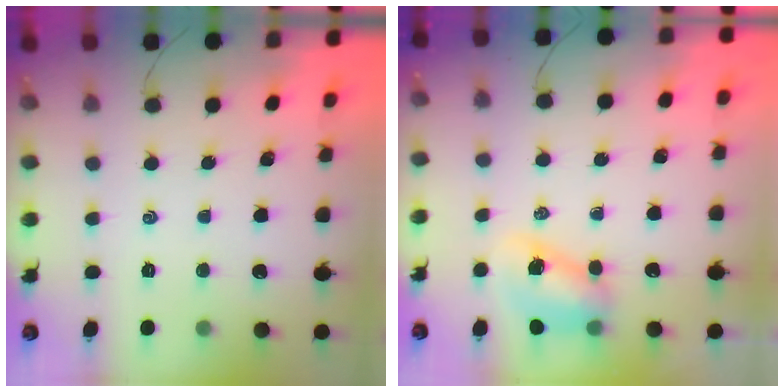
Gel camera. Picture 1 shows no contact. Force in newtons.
{"total": 8.1, "press": 8.0, "slide": 1.1}